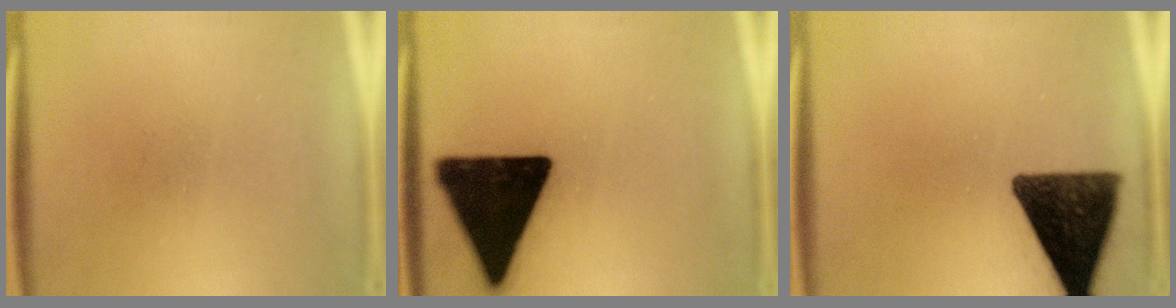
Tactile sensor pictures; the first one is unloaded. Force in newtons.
{"total": 19.6}
{"total": 13.8}